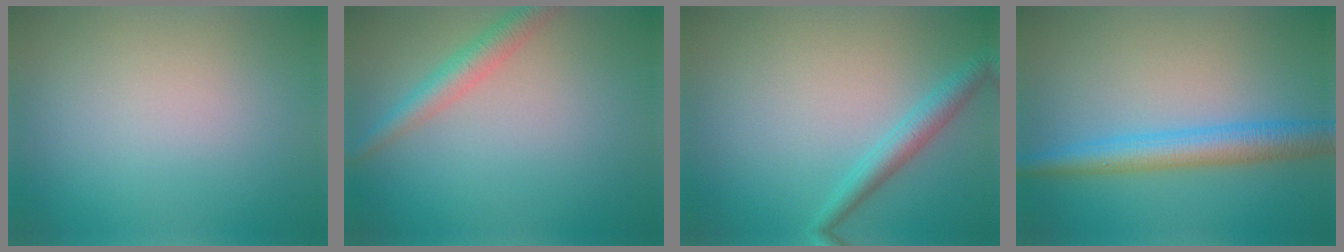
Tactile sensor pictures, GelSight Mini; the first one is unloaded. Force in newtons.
{"total": 2.8, "press": 2.8, "slide": 0.2}
{"total": 2.6, "press": 2.5, "slide": 0.1}
{"total": 4.7, "press": 4.7, "slide": 0.0}